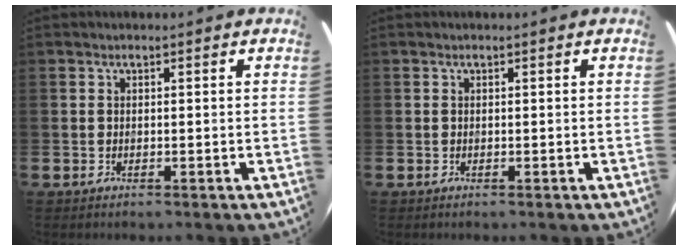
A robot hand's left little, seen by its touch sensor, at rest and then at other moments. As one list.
[{"total": 0.0}]